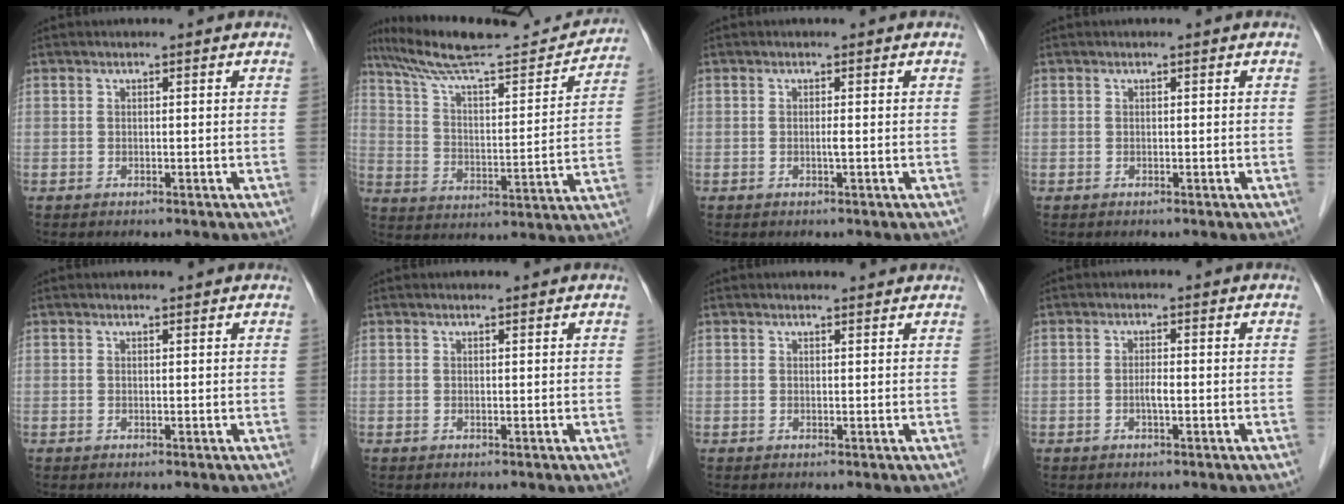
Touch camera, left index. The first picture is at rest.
{"total": 20.9, "force": [19.3, 2.0, 7.8], "torque": [-0.133, -0.008, 0.291]}
{"total": 0.5, "force": [-0.1, -0.1, 0.5], "torque": [-0.009, 0.000, -0.004]}
{"total": 0.0}
{"total": 1.0, "force": [1.0, 0.1, 0.2], "torque": [-0.009, 0.007, 0.015]}
{"total": 0.8, "force": [0.7, 0.1, 0.2], "torque": [-0.008, 0.007, 0.013]}
{"total": 2.5, "force": [2.4, 0.3, 0.4], "torque": [-0.012, 0.008, 0.029]}
{"total": 1.4, "force": [-0.4, 0.2, 1.3], "torque": [-0.026, 0.000, -0.007]}